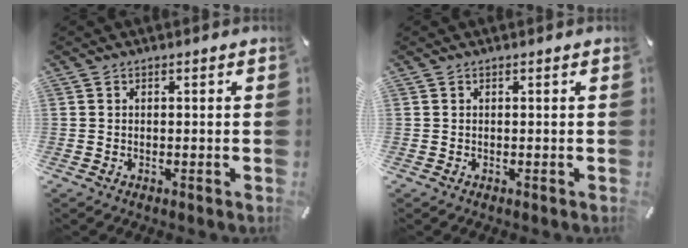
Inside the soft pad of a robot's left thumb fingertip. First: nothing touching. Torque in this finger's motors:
{"motor_torque": [-0.24, -0.22, 0.00, -0.02, 0.00]}